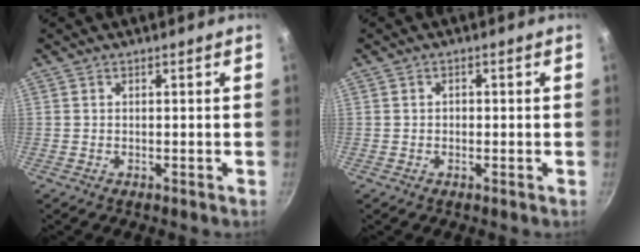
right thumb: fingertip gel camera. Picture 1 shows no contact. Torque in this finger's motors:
{"motor_torque": [-0.39, -0.44, -0.05, 0.48, 0.04]}